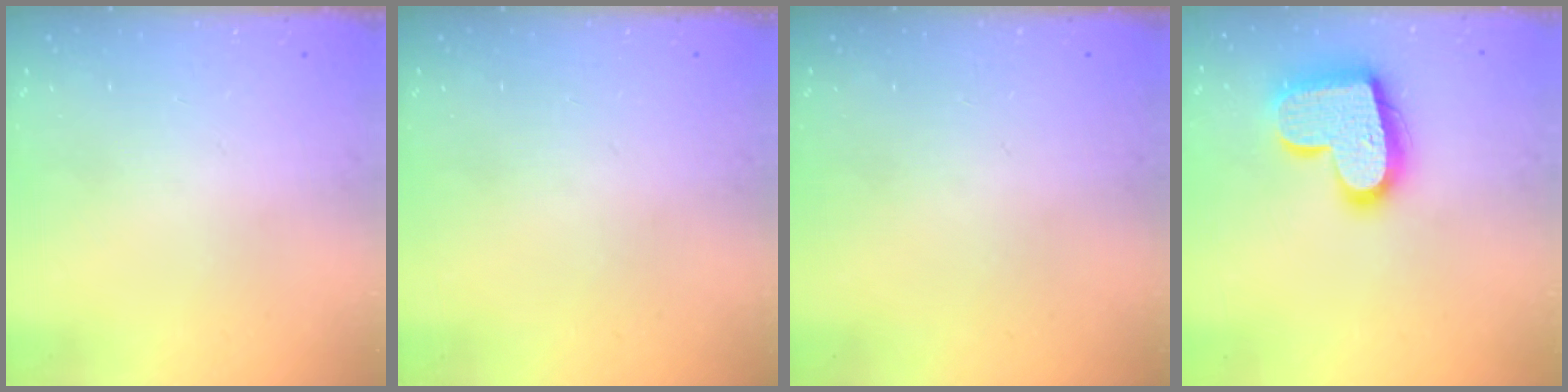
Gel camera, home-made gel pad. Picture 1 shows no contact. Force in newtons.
{"total": 0.0}
{"total": 0.0}
{"total": 18.0, "press": 18.0, "slide": 1.1}